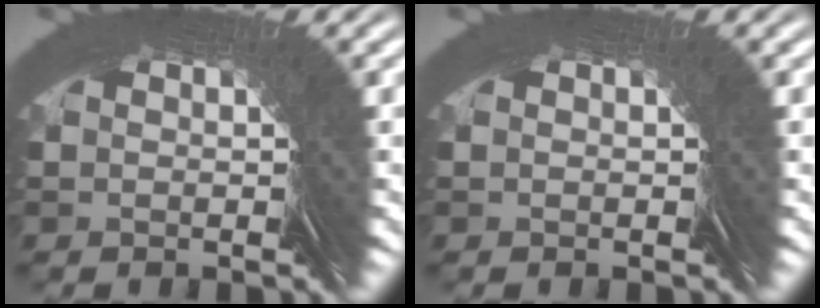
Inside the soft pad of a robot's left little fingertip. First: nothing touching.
{"total": 0.0}